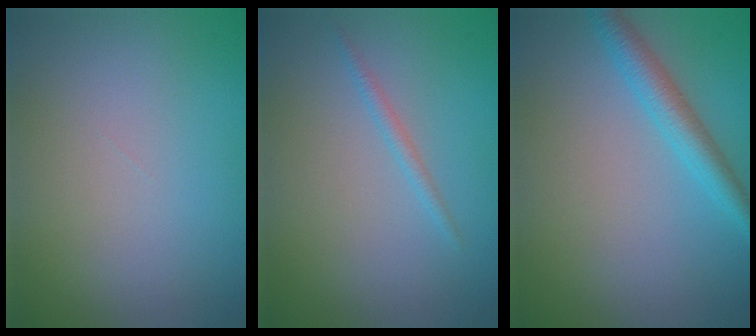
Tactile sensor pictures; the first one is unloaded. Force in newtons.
{"total": 1.0, "press": 1.0, "slide": 0.0}
{"total": 3.1, "press": 3.1, "slide": 0.1}